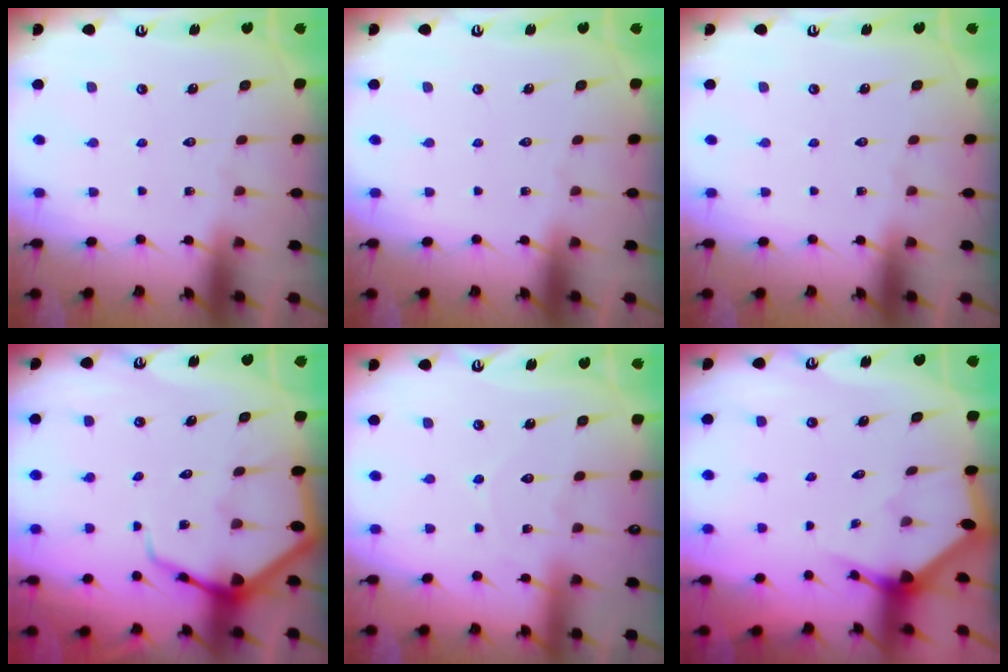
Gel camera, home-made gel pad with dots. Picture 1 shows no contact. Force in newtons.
{"total": 0.0}
{"total": 0.0}
{"total": 7.5, "press": 7.4, "slide": 0.9}
{"total": 4.7, "press": 4.6, "slide": 0.5}
{"total": 2.6, "press": 2.6, "slide": 0.1}